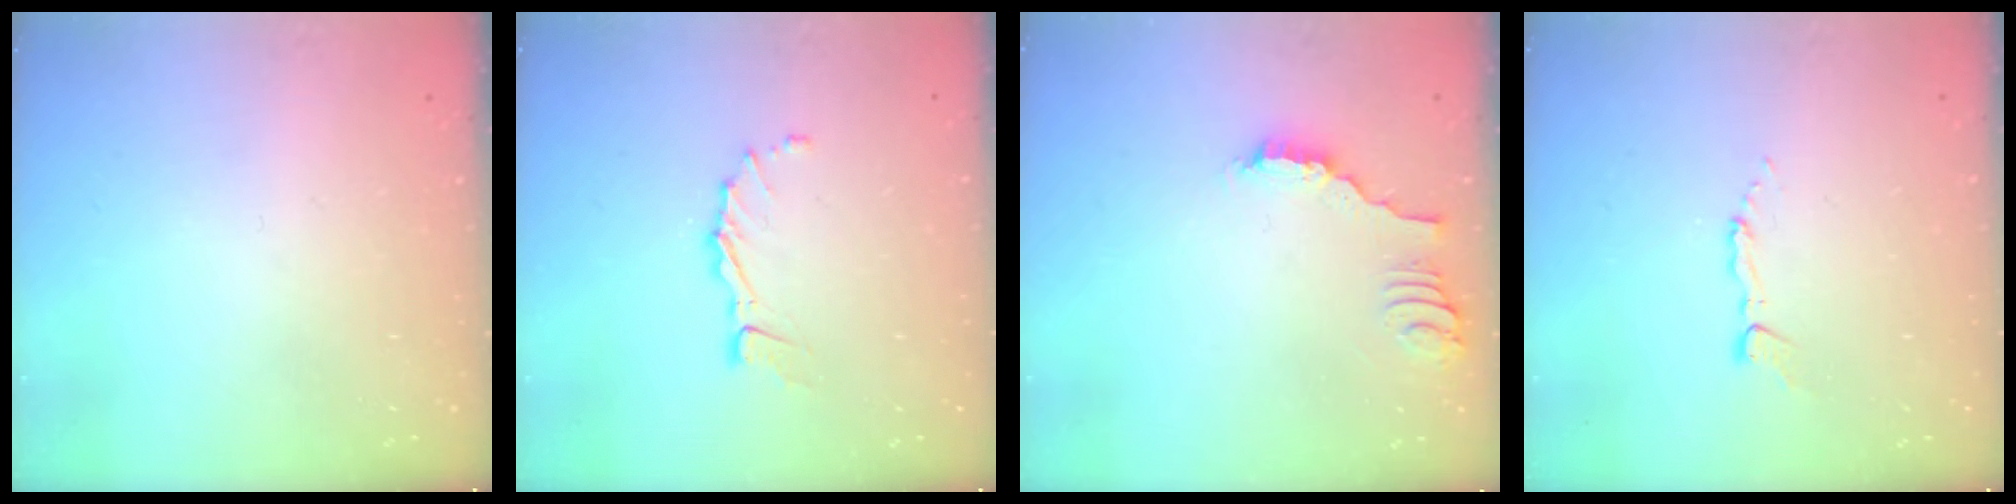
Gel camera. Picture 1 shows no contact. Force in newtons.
{"total": 6.1, "press": 6.1, "slide": 0.1}
{"total": 3.5, "press": 3.5, "slide": 0.2}
{"total": 3.3, "press": 3.2, "slide": 0.2}